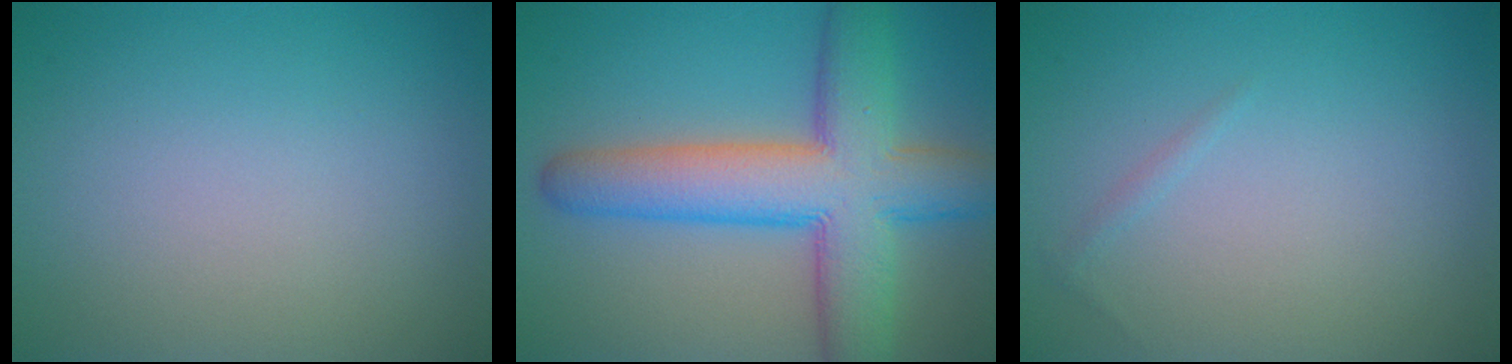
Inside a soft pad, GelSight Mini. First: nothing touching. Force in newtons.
{"total": 10.3, "press": 10.3, "slide": 0.3}
{"total": 0.5, "press": 0.5, "slide": 0.0}